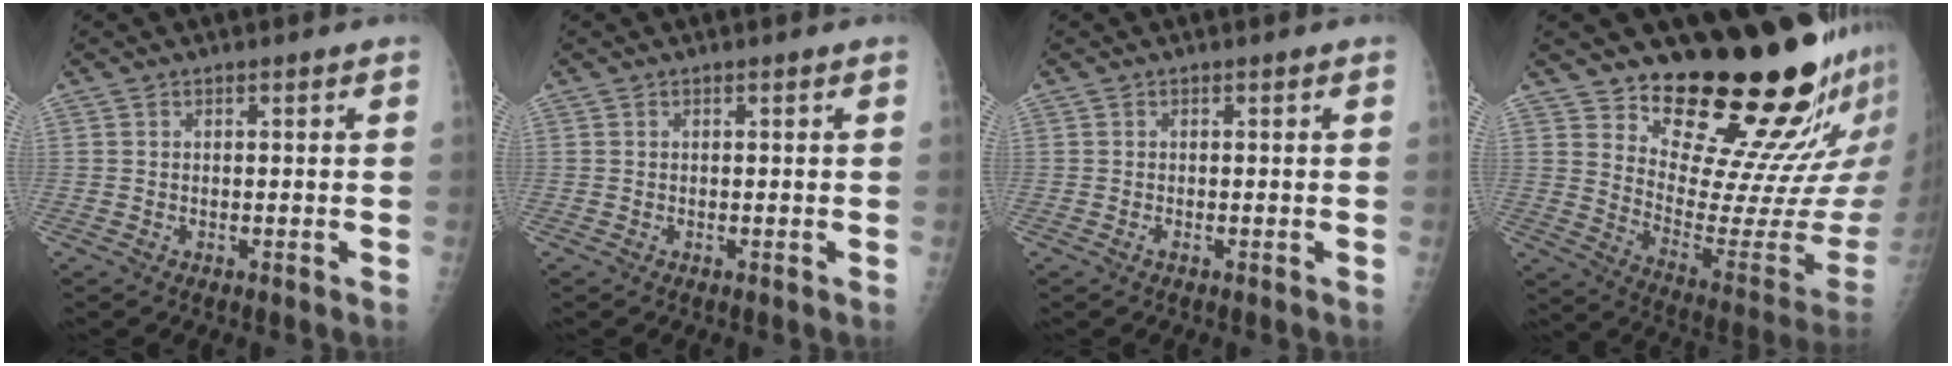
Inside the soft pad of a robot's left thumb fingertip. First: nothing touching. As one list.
[{"total": 0.0}, {"total": 0.6, "force": [-0.1, 0.0, 0.6], "torque": [-0.012, 0.007, 0.001]}, {"total": 19.8, "force": [16.4, 4.9, 10.1], "torque": [-0.097, -0.174, 0.236]}]